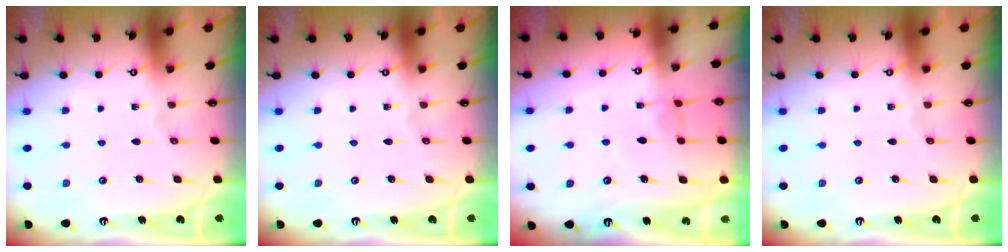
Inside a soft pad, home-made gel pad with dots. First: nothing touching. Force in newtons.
{"total": 0.0}
{"total": 1.5, "press": 1.4, "slide": 0.4}
{"total": 0.0}